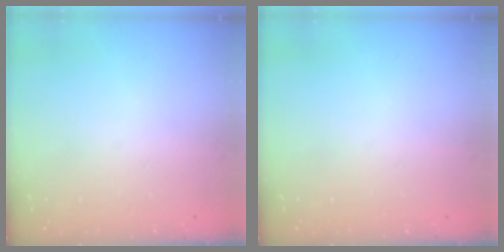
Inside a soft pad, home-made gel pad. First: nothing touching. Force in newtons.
{"total": 0.0}